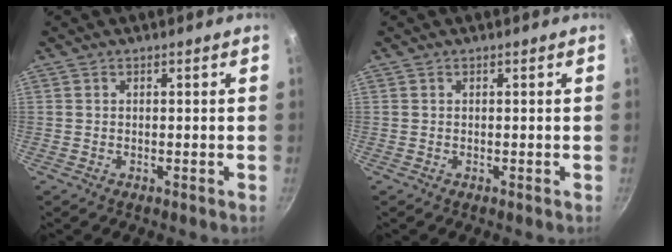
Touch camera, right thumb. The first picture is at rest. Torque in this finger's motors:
{"motor_torque": [-0.01, 0.00, 0.00, 0.00, 0.00]}